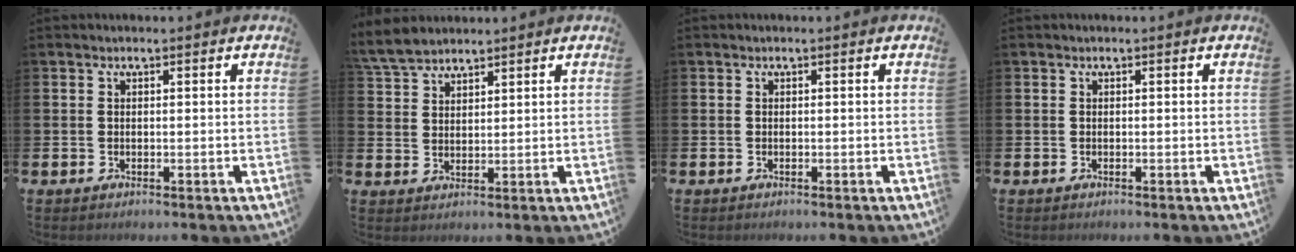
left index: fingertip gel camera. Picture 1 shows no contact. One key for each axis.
{"total": 5.0, "fx": 4.7, "fy": 1.2, "fz": 1.1, "tx": -0.035, "ty": -0.011, "tz": 0.089}
{"total": 0.0}
{"total": 0.0}